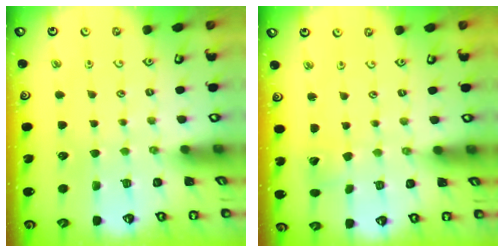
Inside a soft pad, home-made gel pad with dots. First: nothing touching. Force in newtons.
{"total": 2.4, "press": 2.4, "slide": 0.2}